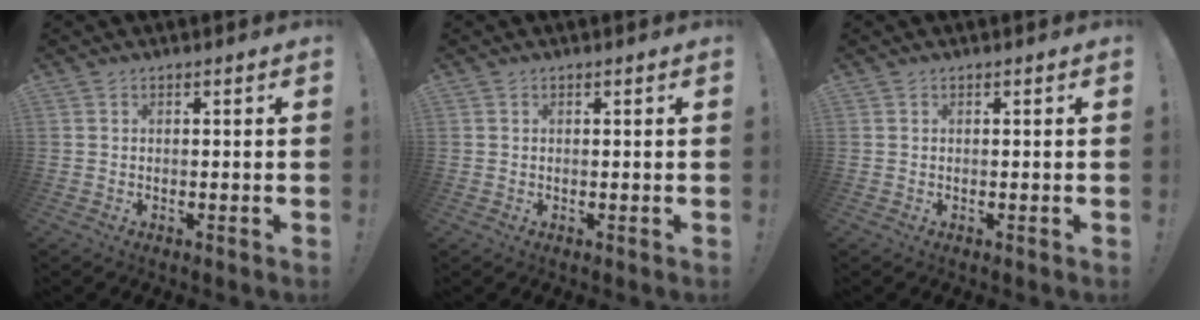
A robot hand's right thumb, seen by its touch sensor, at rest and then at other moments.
{"total": 1.1, "force": [0.3, 1.0, -0.1], "torque": [0.003, -0.002, 0.005]}
{"total": 0.0}